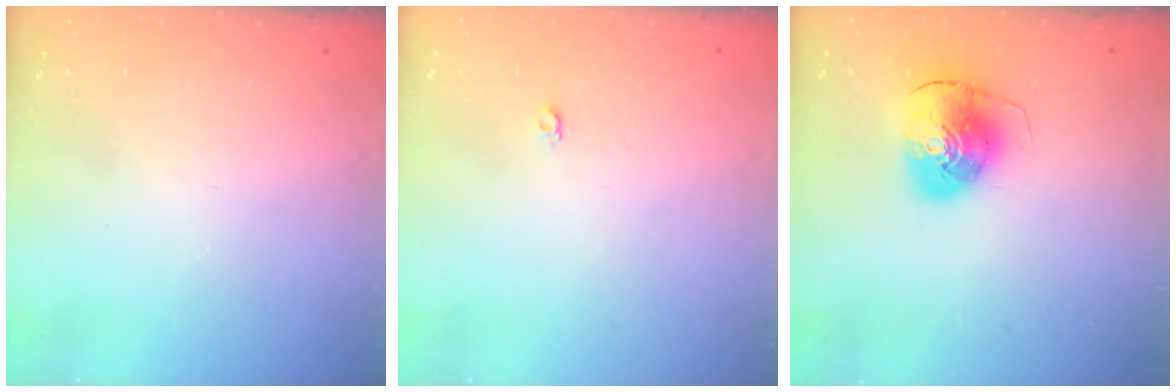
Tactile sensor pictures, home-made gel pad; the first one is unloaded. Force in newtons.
{"total": 3.5, "press": 3.4, "slide": 0.3}
{"total": 9.9, "press": 9.8, "slide": 1.6}